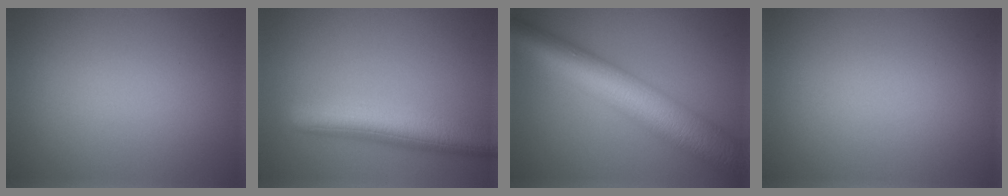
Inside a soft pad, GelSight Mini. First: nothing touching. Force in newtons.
{"total": 6.6, "press": 6.6, "slide": 0.3}
{"total": 10.8, "press": 10.8, "slide": 0.3}
{"total": 0.0}